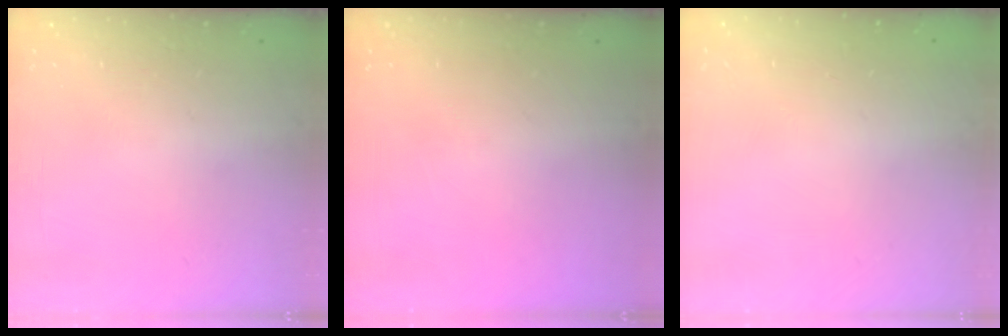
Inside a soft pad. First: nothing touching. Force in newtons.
{"total": 0.0}
{"total": 0.0}